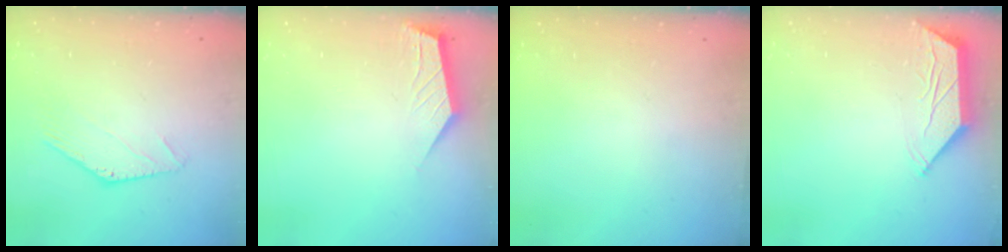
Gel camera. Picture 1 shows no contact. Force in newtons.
{"total": 2.8, "press": 2.8, "slide": 0.4}
{"total": 0.0}
{"total": 3.6, "press": 3.5, "slide": 0.5}